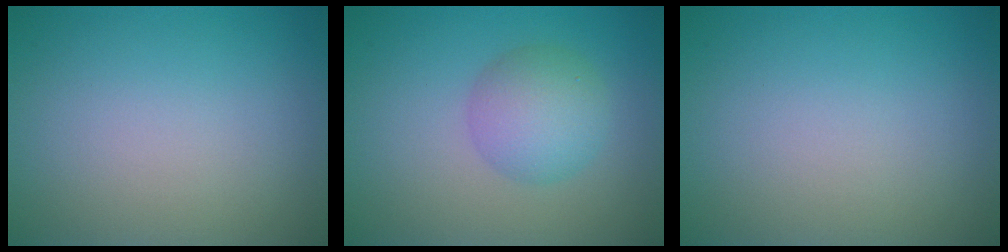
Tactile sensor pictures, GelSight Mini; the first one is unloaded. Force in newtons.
{"total": 3.9, "press": 3.9, "slide": 0.1}
{"total": 0.0}